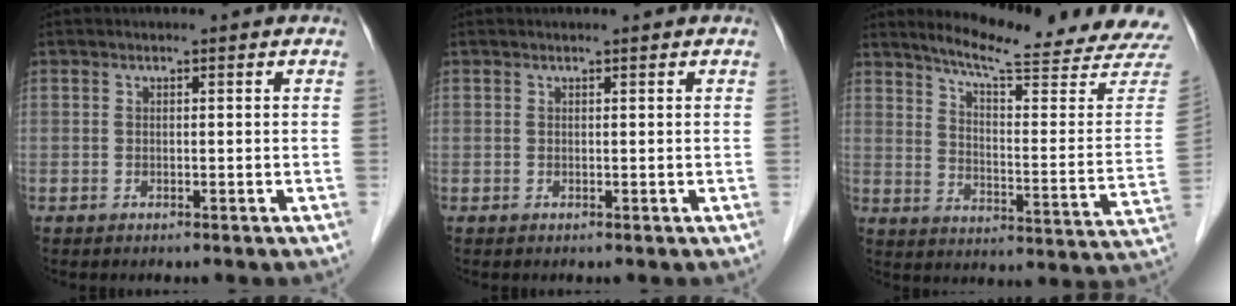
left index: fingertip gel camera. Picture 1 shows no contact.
{"total": 0.8, "force": [0.7, -0.1, 0.3], "torque": [-0.006, 0.006, 0.014]}
{"total": 20.9, "force": [19.5, -0.6, 7.4], "torque": [-0.116, -0.104, 0.248]}